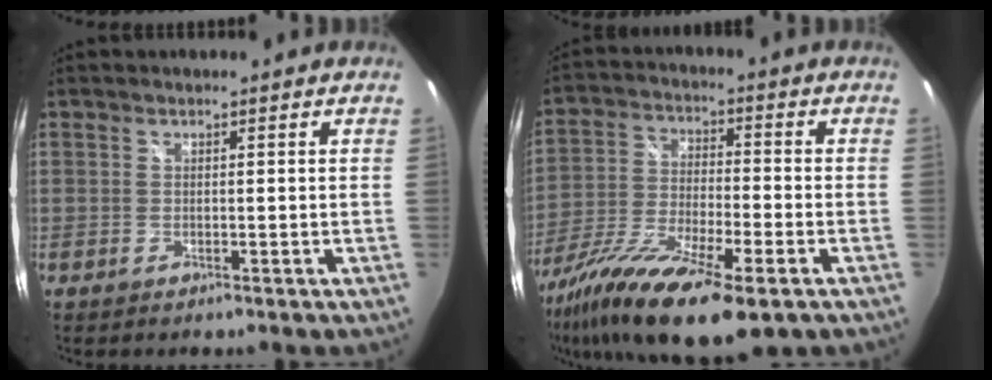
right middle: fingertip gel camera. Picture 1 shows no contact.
{"total": 19.3, "force": [-11.8, 4.6, 14.5], "torque": [-0.286, -0.062, -0.217]}